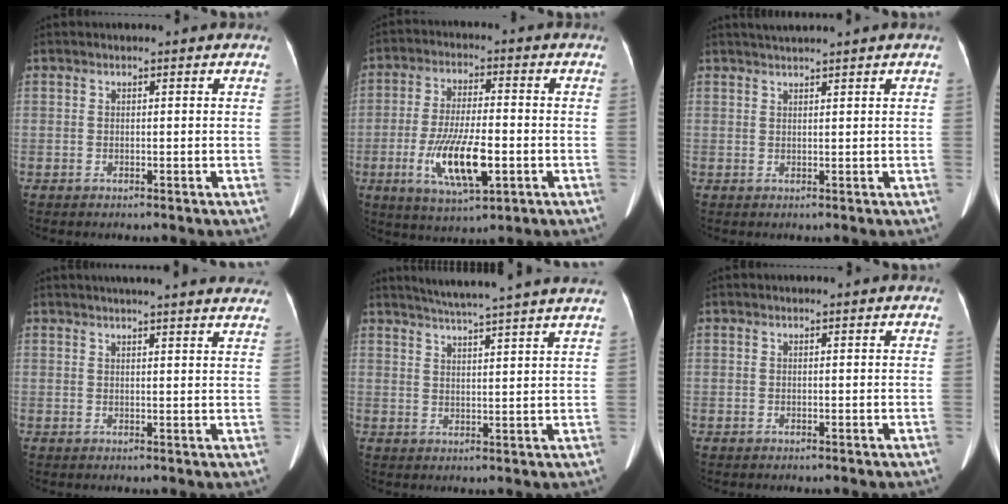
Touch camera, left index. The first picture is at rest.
{"total": 11.5, "force": [-3.4, 2.9, 10.5], "torque": [-0.211, -0.014, -0.055]}
{"total": 2.5, "force": [2.2, -0.8, 1.0], "torque": [-0.013, 0.016, 0.044]}
{"total": 17.8, "force": [16.2, 1.6, 7.3], "torque": [-0.098, 0.008, 0.188]}
{"total": 15.1, "force": [13.4, -1.1, 6.8], "torque": [-0.115, -0.003, 0.170]}
{"total": 0.0}